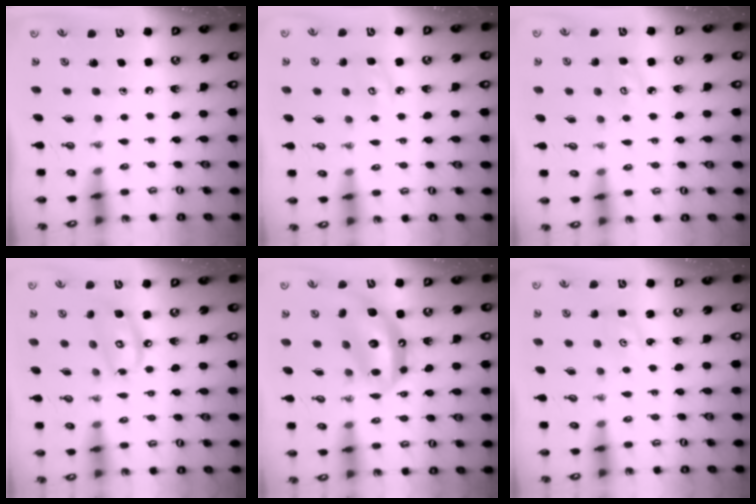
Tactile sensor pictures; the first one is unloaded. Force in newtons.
{"total": 5.4, "press": 5.4, "slide": 0.8}
{"total": 4.9, "press": 4.9, "slide": 0.5}
{"total": 10.5, "press": 10.5, "slide": 1.1}
{"total": 13.6, "press": 13.5, "slide": 1.5}
{"total": 1.3, "press": 1.3, "slide": 0.2}